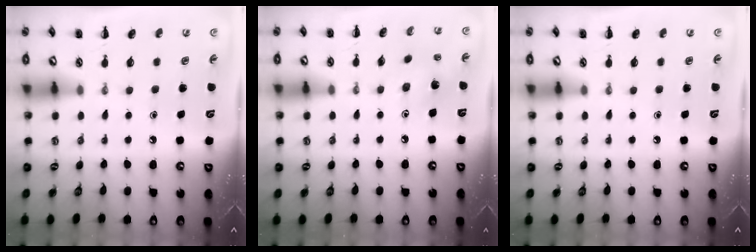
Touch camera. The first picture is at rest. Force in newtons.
{"total": 2.7, "press": 2.7, "slide": 0.6}
{"total": 0.0}